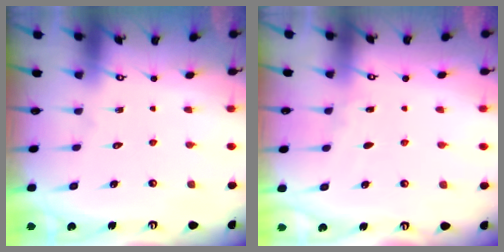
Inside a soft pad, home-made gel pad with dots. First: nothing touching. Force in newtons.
{"total": 2.4, "press": 2.4, "slide": 0.3}